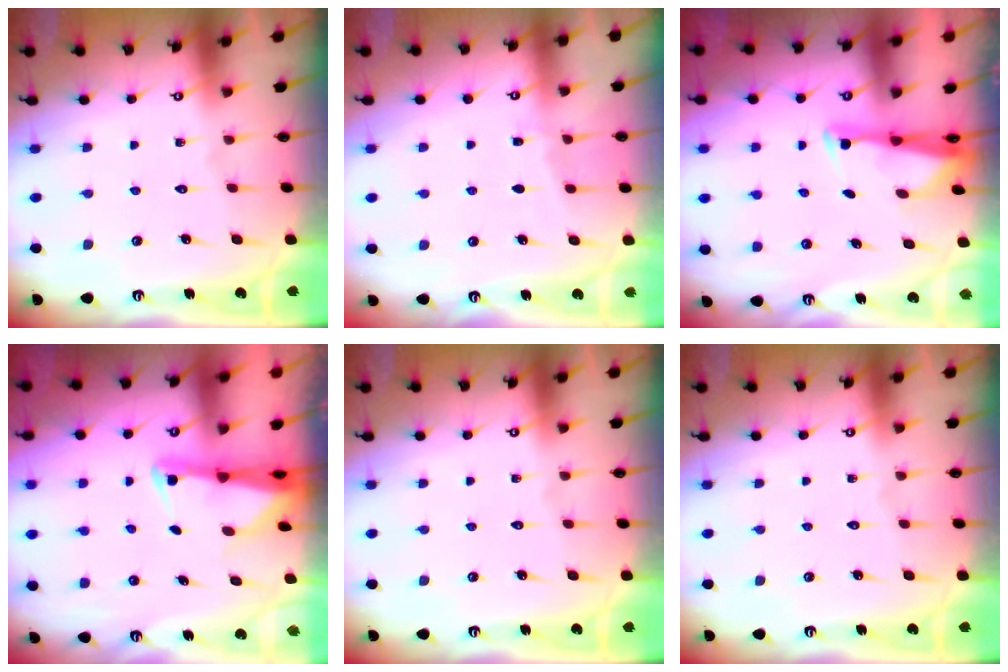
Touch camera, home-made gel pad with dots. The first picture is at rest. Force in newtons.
{"total": 3.6, "press": 3.5, "slide": 0.5}
{"total": 2.9, "press": 2.8, "slide": 0.7}
{"total": 2.4, "press": 2.3, "slide": 0.5}
{"total": 0.0}
{"total": 0.0}